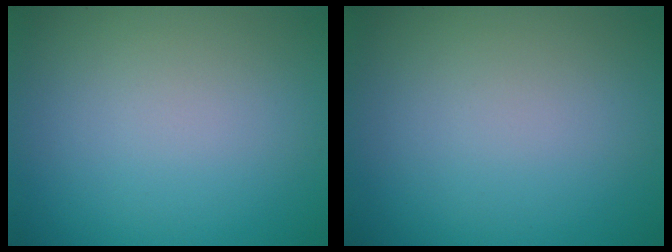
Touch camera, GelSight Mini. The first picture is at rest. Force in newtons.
{"total": 0.0}